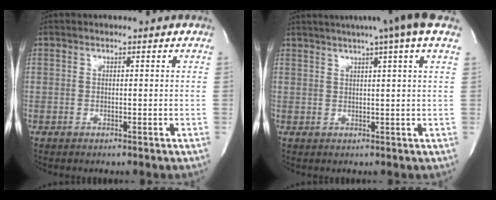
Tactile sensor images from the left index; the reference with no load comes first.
{"total": 10.2, "force": [7.3, -1.0, 7.1], "torque": [-0.112, 0.020, 0.080]}